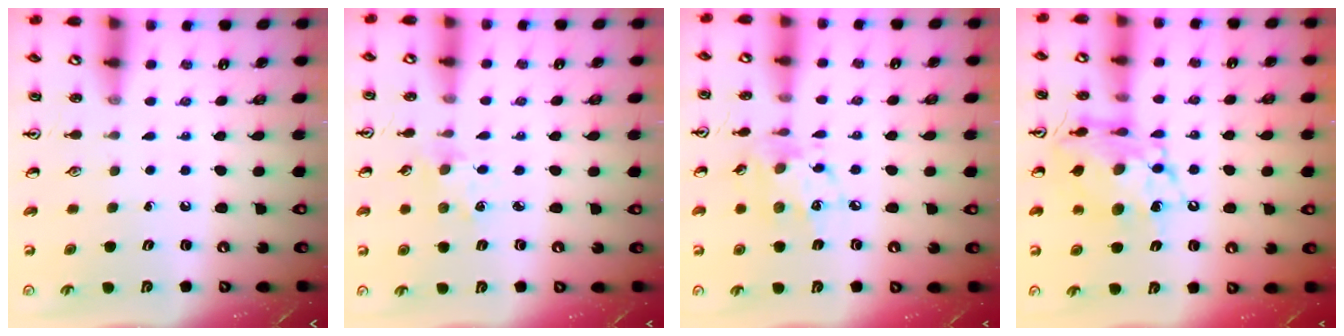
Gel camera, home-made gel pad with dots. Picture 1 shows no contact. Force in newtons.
{"total": 2.8, "press": 2.8, "slide": 0.4}
{"total": 10.1, "press": 10.1, "slide": 0.6}
{"total": 13.6, "press": 13.5, "slide": 1.4}